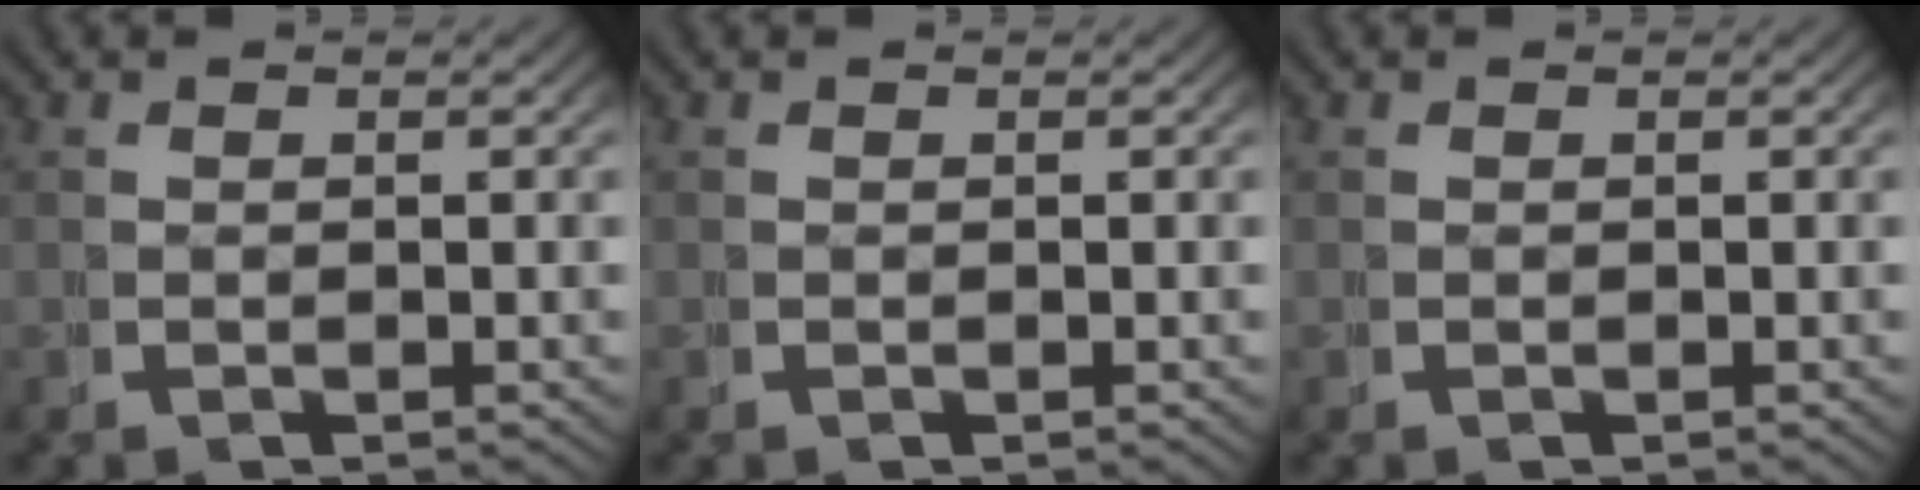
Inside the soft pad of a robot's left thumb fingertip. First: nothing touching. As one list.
[{"total": 0.0}, {"total": 0.0}]